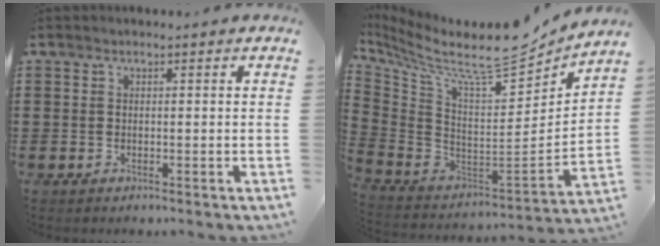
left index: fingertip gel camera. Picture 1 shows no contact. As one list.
[{"total": 10.7, "force": [8.5, 1.8, 6.1], "torque": [-0.136, -0.075, 0.142]}]